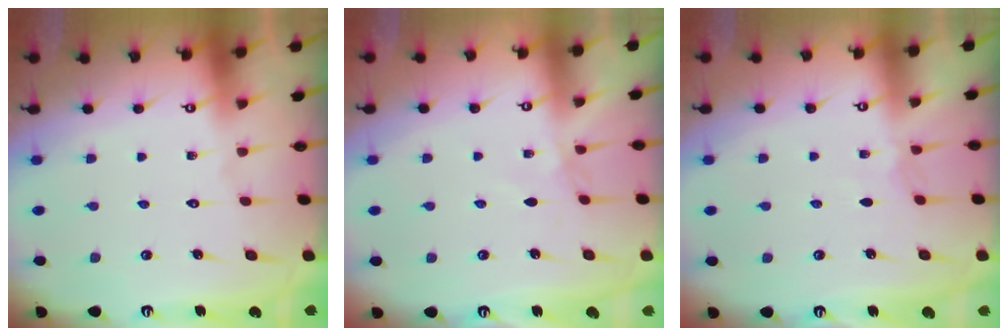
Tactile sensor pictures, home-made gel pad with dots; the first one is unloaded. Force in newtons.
{"total": 2.5, "press": 2.5, "slide": 0.5}
{"total": 2.5, "press": 2.5, "slide": 0.5}